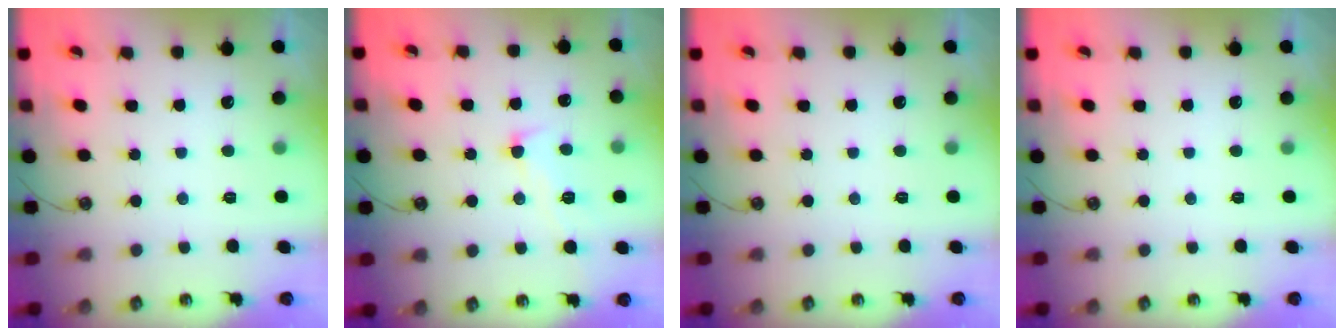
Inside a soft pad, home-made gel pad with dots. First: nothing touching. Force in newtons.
{"total": 2.6, "press": 2.4, "slide": 1.0}
{"total": 0.0}
{"total": 0.0}